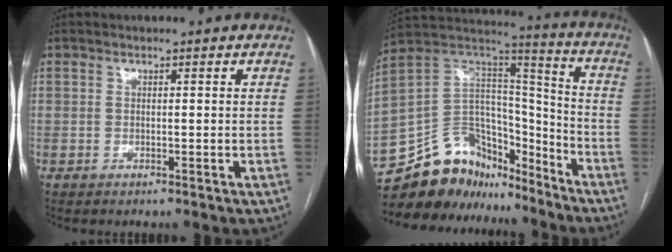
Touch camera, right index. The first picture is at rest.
{"total": 18.4, "force": [-15.6, 8.5, 5.0], "torque": [-0.087, 0.080, -0.258]}